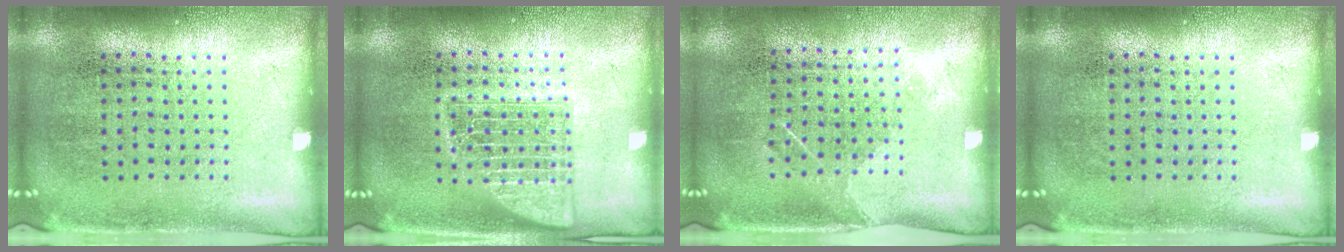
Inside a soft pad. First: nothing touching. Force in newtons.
{"total": 2.3, "press": 2.3, "slide": 0.3}
{"total": 1.2, "press": 0.9, "slide": 0.7}
{"total": 0.0}